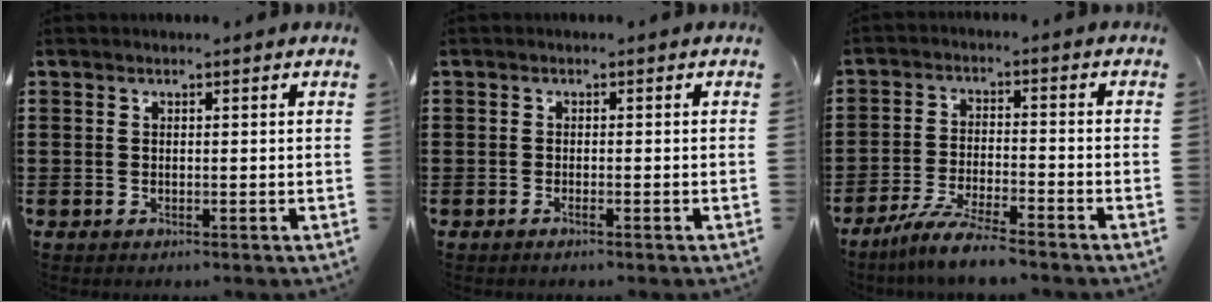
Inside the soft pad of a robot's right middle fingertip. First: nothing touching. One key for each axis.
{"total": 0.7, "fx": -0.4, "fy": 0.1, "fz": 0.6, "tx": -0.011, "ty": -0.003, "tz": -0.008}
{"total": 6.1, "fx": -5.4, "fy": -0.1, "fz": 2.9, "tx": -0.064, "ty": -0.014, "tz": -0.104}